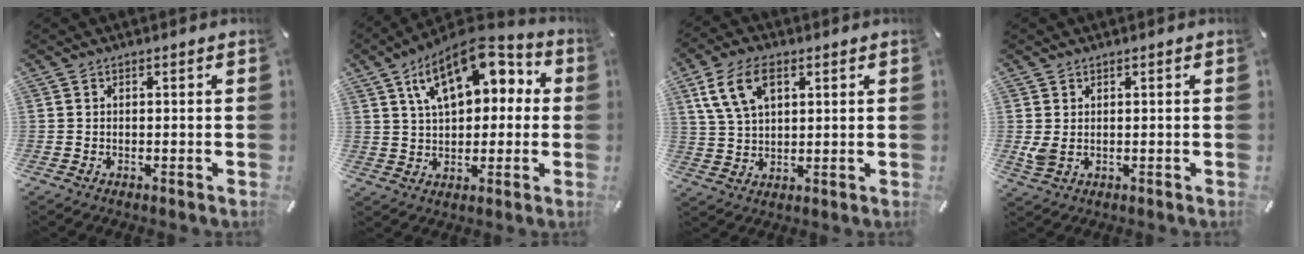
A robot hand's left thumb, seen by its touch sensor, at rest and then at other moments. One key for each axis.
{"total": 15.7, "fx": 7.0, "fy": 9.3, "fz": 10.6, "tx": -0.178, "ty": -0.018, "tz": 0.121}
{"total": 9.5, "fx": 4.1, "fy": 5.8, "fz": 6.2, "tx": -0.147, "ty": 0.007, "tz": 0.078}
{"total": 2.4, "fx": 0.6, "fy": 1.6, "fz": 1.6, "tx": -0.030, "ty": -0.004, "tz": 0.009}